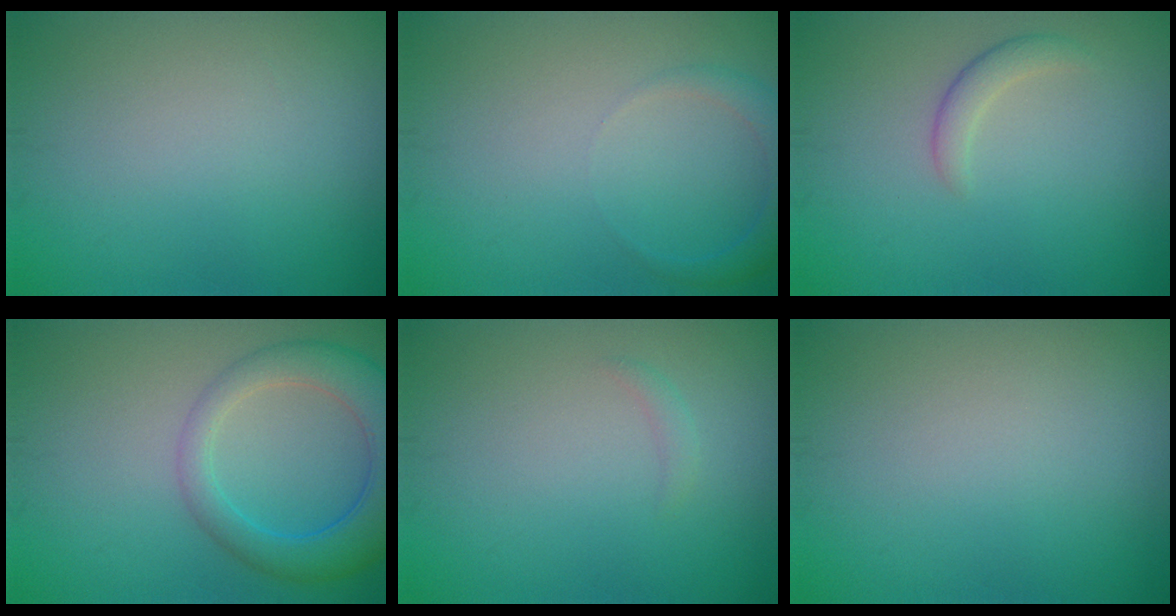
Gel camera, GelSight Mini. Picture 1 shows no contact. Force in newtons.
{"total": 2.2, "press": 2.2, "slide": 0.2}
{"total": 1.7, "press": 1.7, "slide": 0.1}
{"total": 6.0, "press": 6.0, "slide": 0.5}
{"total": 0.7, "press": 0.7, "slide": 0.0}
{"total": 0.0}